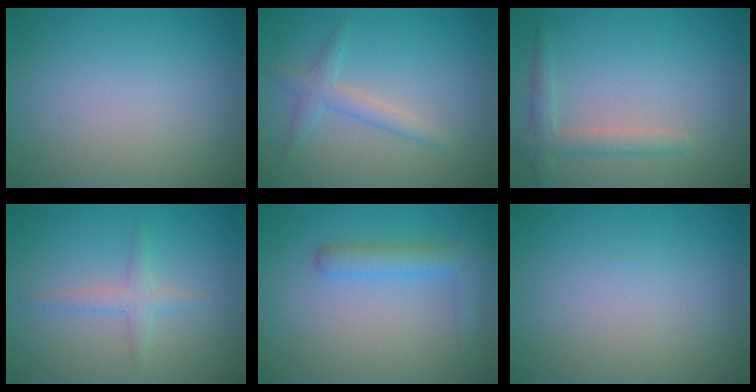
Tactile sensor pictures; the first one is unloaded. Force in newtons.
{"total": 2.2, "press": 2.2, "slide": 0.1}
{"total": 2.3, "press": 2.3, "slide": 0.2}
{"total": 1.7, "press": 1.7, "slide": 0.0}
{"total": 2.9, "press": 2.9, "slide": 0.1}
{"total": 0.0}